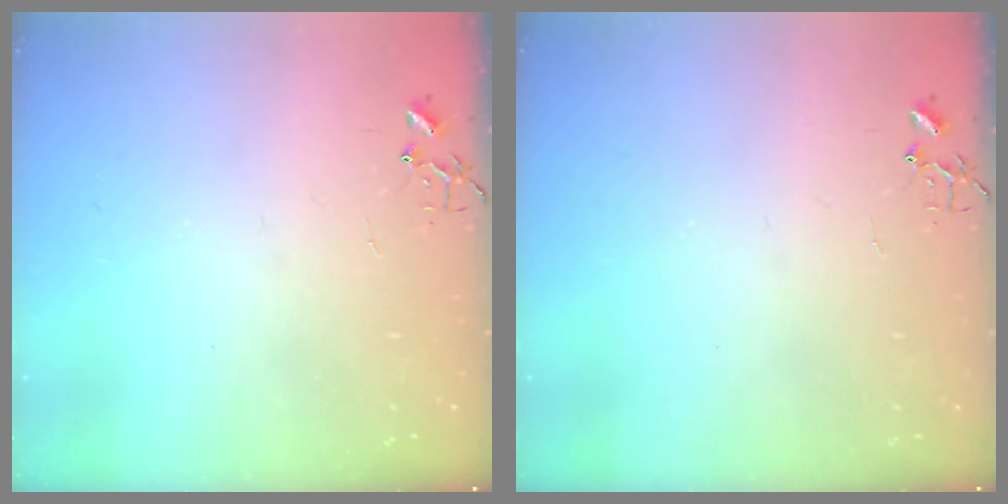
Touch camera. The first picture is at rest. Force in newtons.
{"total": 0.0}